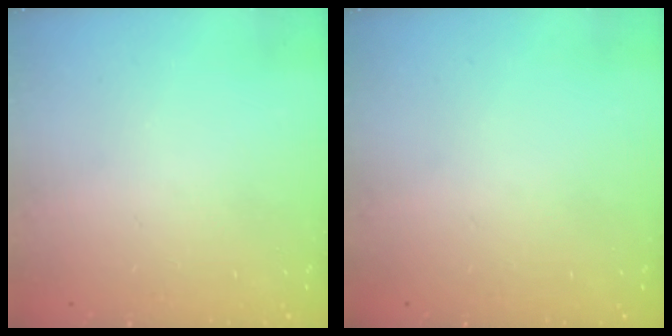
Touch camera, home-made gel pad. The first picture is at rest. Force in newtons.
{"total": 0.0}